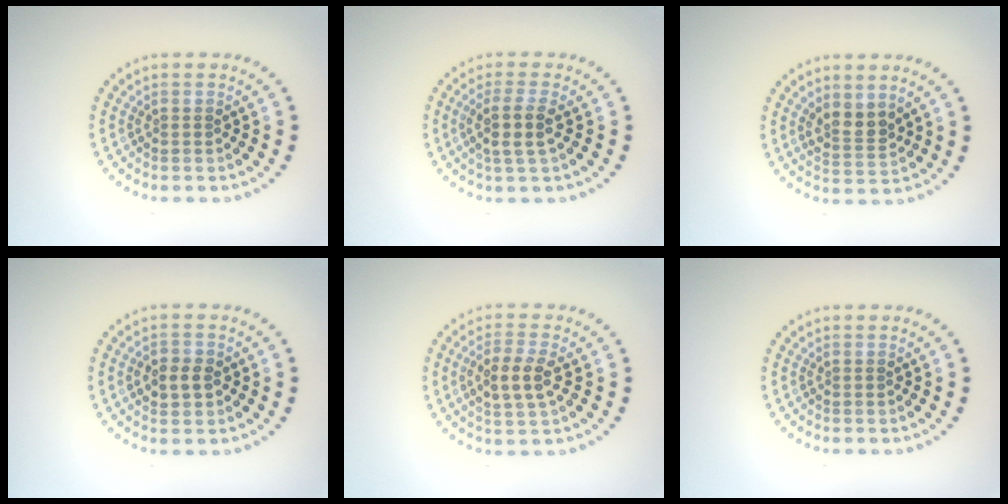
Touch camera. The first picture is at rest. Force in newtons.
{"total": 2.8, "press": 2.4, "slide": 1.4}
{"total": 2.5, "press": 2.2, "slide": 1.1}
{"total": 2.4, "press": 2.3, "slide": 0.4}
{"total": 3.4, "press": 3.3, "slide": 0.8}
{"total": 0.0}